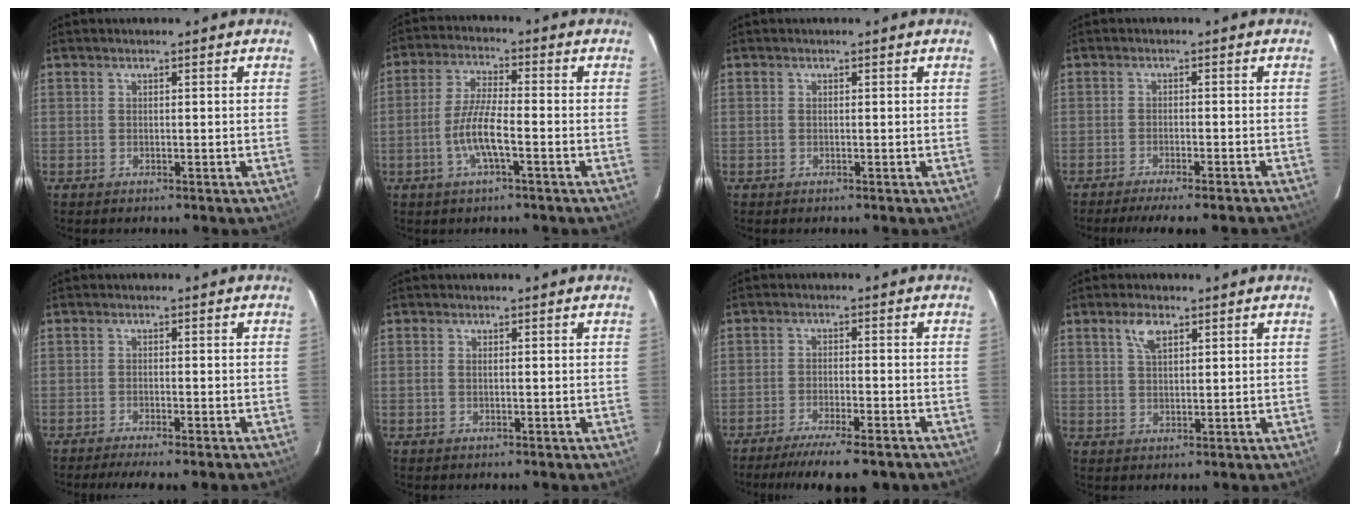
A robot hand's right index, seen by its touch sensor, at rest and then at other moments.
{"total": 7.4, "force": [-2.7, 1.2, 6.8], "torque": [-0.140, 0.000, -0.053]}
{"total": 0.0}
{"total": 11.2, "force": [-10.1, 0.8, 4.9], "torque": [-0.095, -0.024, -0.138]}
{"total": 6.2, "force": [-5.2, 0.0, 3.2], "torque": [-0.067, -0.019, -0.081]}
{"total": 0.7, "force": [0.1, 0.3, 0.6], "torque": [-0.013, 0.001, 0.000]}
{"total": 12.2, "force": [-10.0, 2.0, 6.7], "torque": [-0.139, -0.032, -0.151]}
{"total": 4.0, "force": [2.2, 1.8, 2.8], "torque": [-0.051, 0.007, 0.042]}